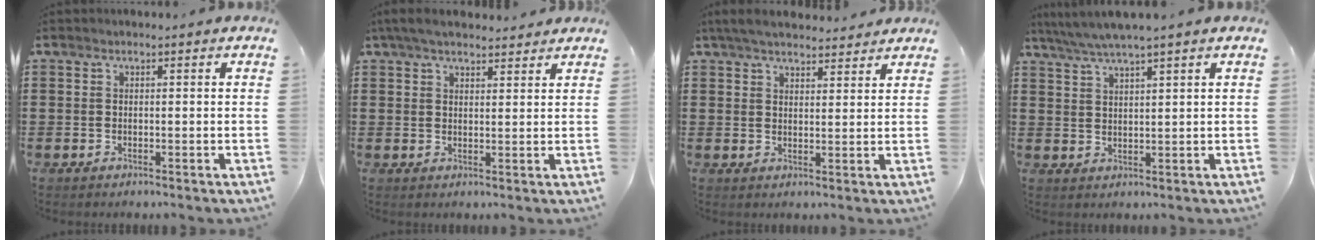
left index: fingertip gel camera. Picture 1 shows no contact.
{"total": 4.1, "force": [3.7, 1.0, 1.6], "torque": [-0.042, -0.005, 0.070]}
{"total": 4.6, "force": [4.3, 0.9, 1.5], "torque": [-0.043, -0.007, 0.079]}
{"total": 3.7, "force": [3.2, -0.4, 1.9], "torque": [-0.044, -0.008, 0.057]}